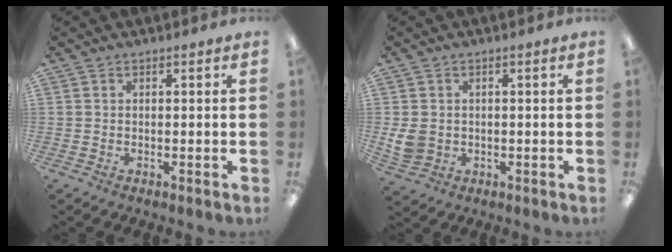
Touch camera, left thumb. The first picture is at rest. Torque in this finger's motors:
{"motor_torque": [-0.37, 0.57, 0.35, -0.27, 0.05]}